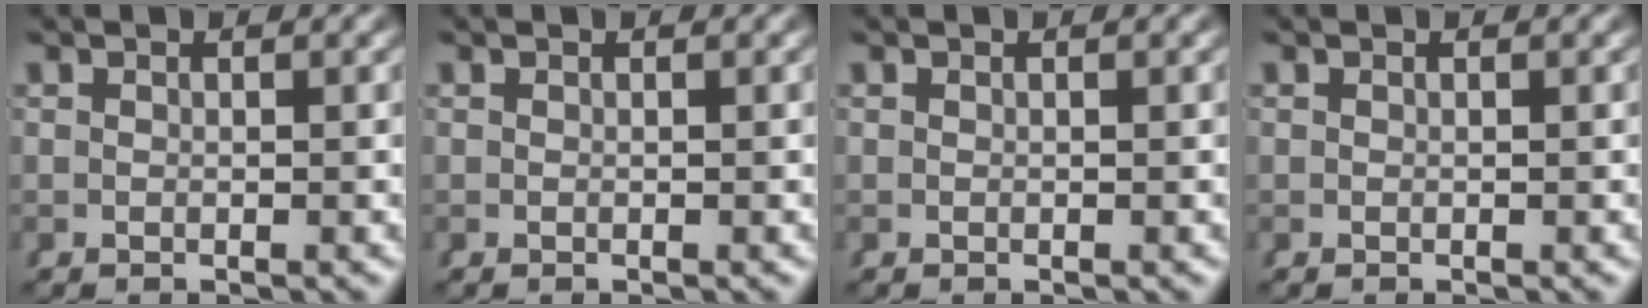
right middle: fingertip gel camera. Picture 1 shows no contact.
{"total": 0.0}
{"total": 0.0}
{"total": 0.0}